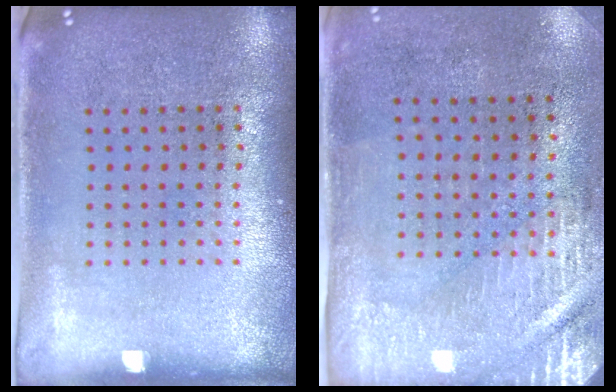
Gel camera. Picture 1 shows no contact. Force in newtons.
{"total": 2.9, "press": 2.5, "slide": 1.5}